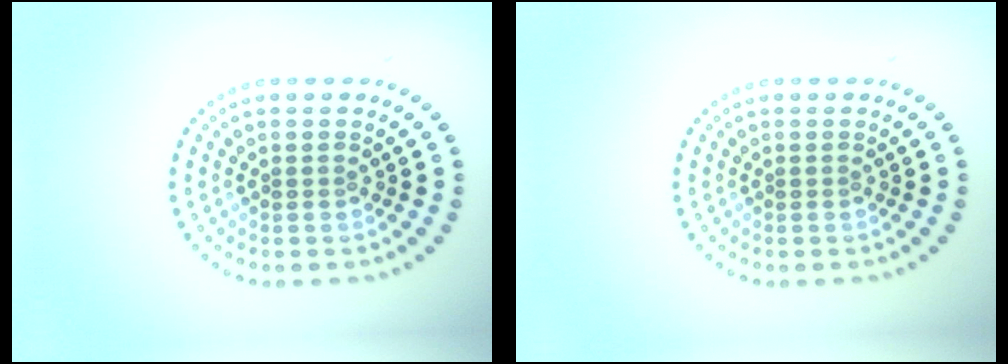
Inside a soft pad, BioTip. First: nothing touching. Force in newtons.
{"total": 0.0}